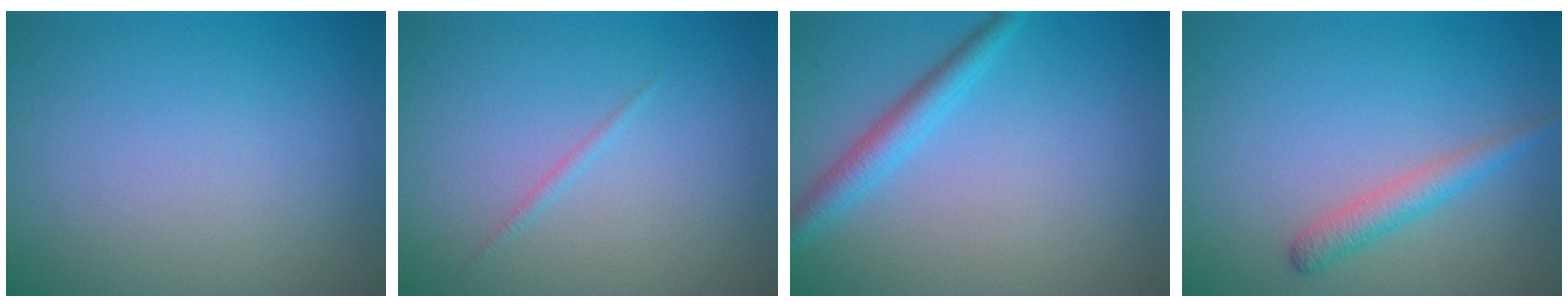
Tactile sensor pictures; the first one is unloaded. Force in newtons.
{"total": 0.6, "press": 0.6, "slide": 0.0}
{"total": 2.6, "press": 2.6, "slide": 0.0}
{"total": 2.3, "press": 2.3, "slide": 0.0}